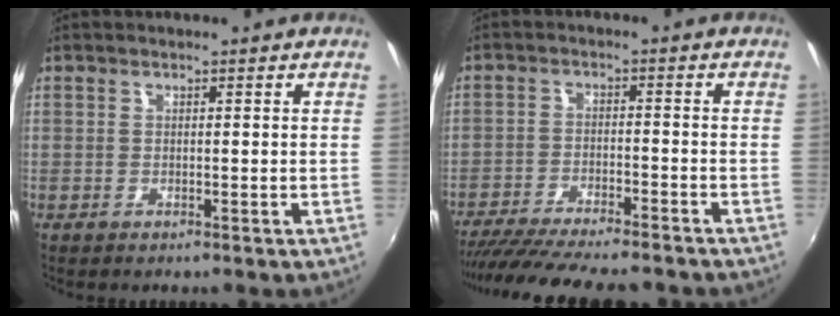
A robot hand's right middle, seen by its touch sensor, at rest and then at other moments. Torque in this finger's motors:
{"motor_torque": [1.08, -1.06, 0.25, 0.17]}